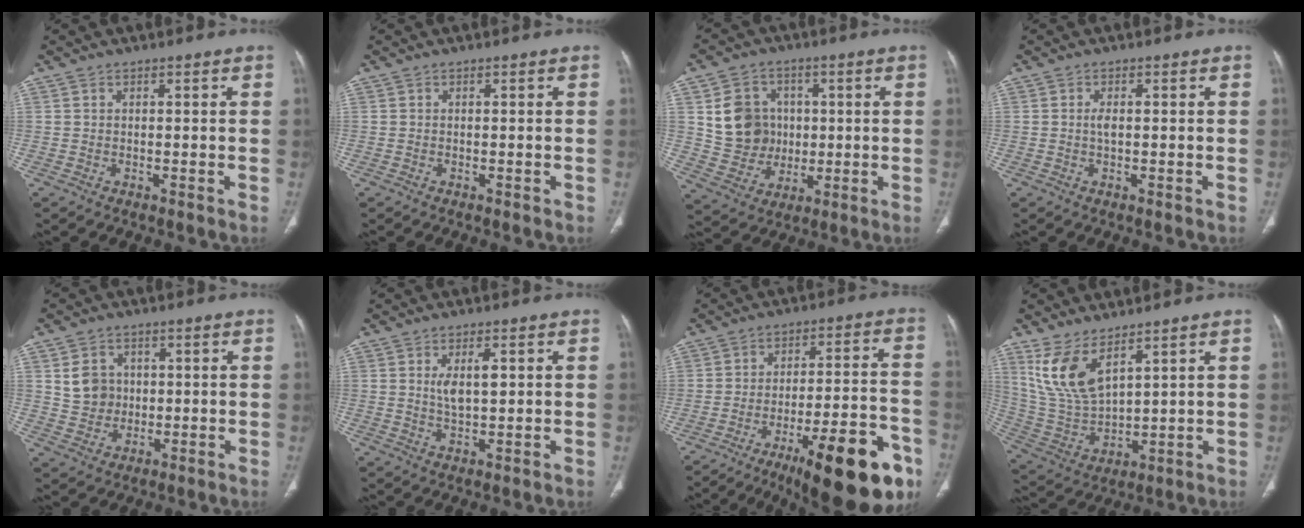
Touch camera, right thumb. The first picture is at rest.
{"total": 0.0}
{"total": 11.4, "force": [1.8, 10.1, 4.9], "torque": [-0.047, 0.000, 0.044]}
{"total": 1.6, "force": [0.0, 0.6, 1.5], "torque": [-0.031, 0.000, -0.002]}
{"total": 6.0, "force": [1.2, 5.3, 2.5], "torque": [-0.016, -0.004, 0.026]}
{"total": 4.7, "force": [1.1, 1.9, 4.2], "torque": [-0.073, -0.009, 0.023]}
{"total": 22.3, "force": [-11.9, 6.4, 17.7], "torque": [-0.193, 0.068, -0.169]}
{"total": 11.4, "force": [6.7, 4.7, 7.9], "torque": [-0.156, -0.035, 0.157]}